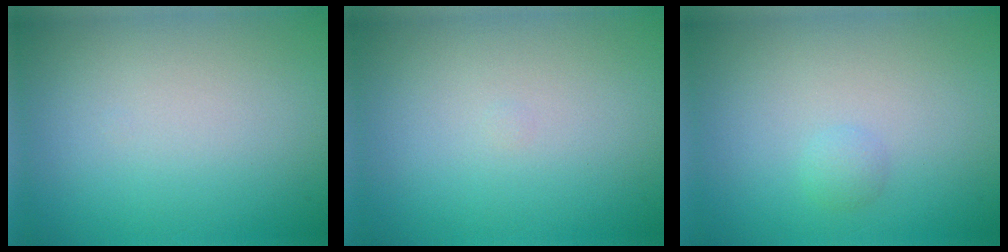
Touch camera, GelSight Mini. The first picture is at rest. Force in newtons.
{"total": 0.0}
{"total": 0.8, "press": 0.8, "slide": 0.1}